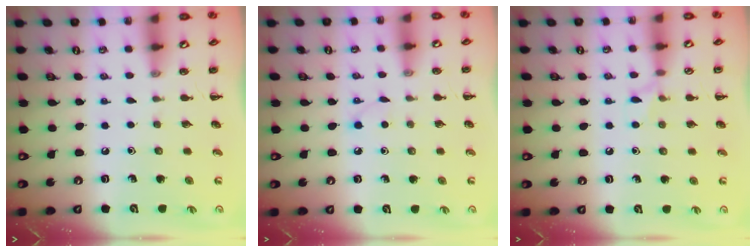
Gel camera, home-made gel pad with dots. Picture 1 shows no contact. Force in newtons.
{"total": 2.2, "press": 2.0, "slide": 0.8}
{"total": 5.4, "press": 5.0, "slide": 2.0}